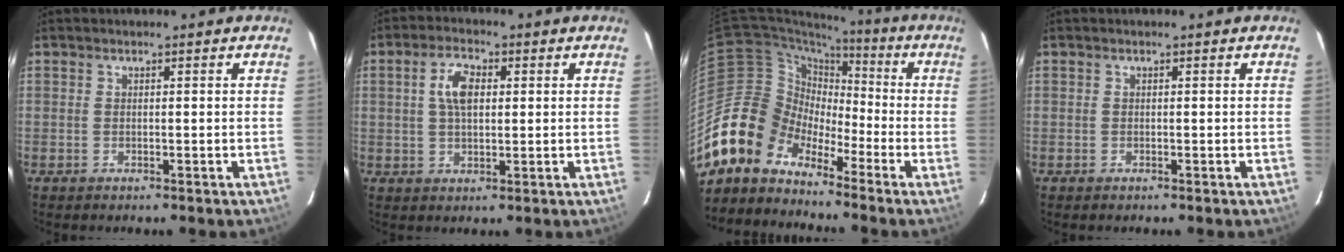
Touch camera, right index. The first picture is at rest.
{"total": 5.9, "force": [1.3, 3.1, 4.8], "torque": [-0.089, 0.013, 0.025]}
{"total": 11.3, "force": [-8.5, 7.4, 1.5], "torque": [-0.037, 0.040, -0.179]}
{"total": 0.0}